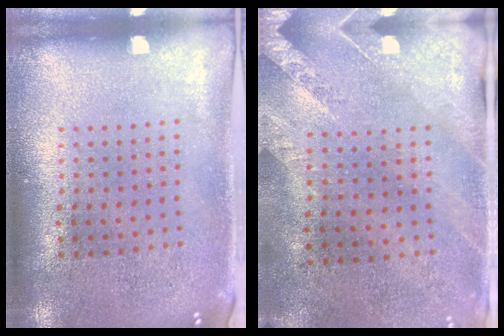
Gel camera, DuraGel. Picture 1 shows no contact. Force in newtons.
{"total": 2.6, "press": 2.1, "slide": 1.6}